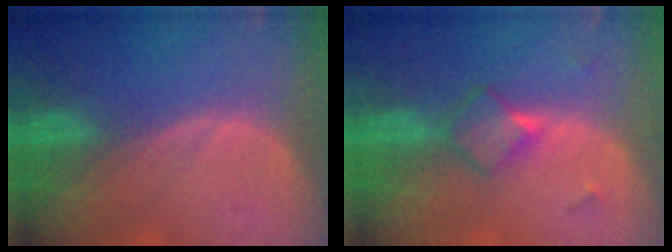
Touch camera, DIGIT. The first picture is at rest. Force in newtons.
{"total": 4.8, "press": 4.2, "slide": 2.2}